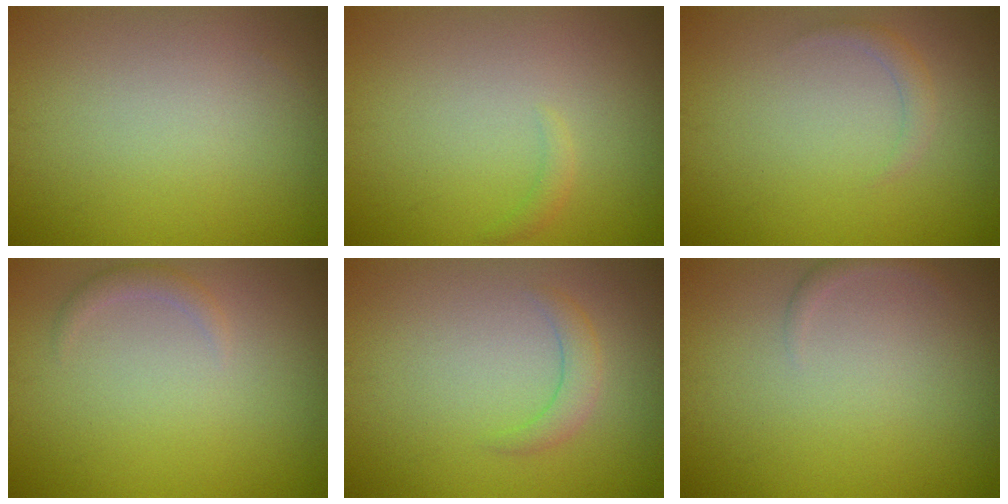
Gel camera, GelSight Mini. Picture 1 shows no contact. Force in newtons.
{"total": 0.8, "press": 0.8, "slide": 0.1}
{"total": 1.0, "press": 1.0, "slide": 0.1}
{"total": 1.1, "press": 1.1, "slide": 0.1}
{"total": 1.7, "press": 1.6, "slide": 0.2}
{"total": 0.7, "press": 0.7, "slide": 0.0}